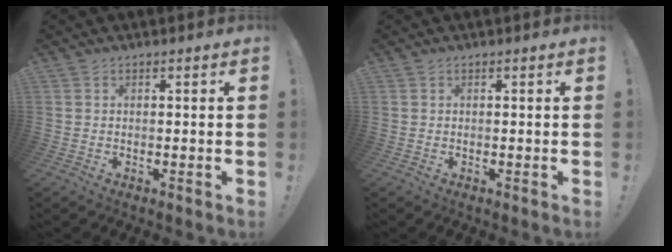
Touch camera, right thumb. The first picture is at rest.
{"total": 0.0}